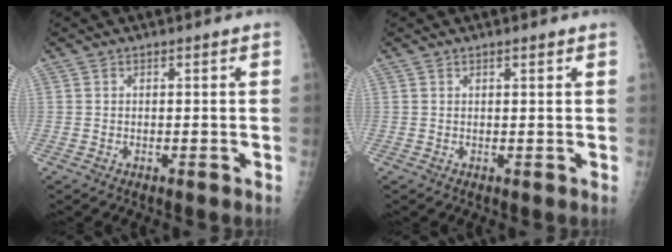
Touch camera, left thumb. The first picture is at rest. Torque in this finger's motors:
{"motor_torque": [-0.17, -0.02, -0.02, -0.03, -0.05]}